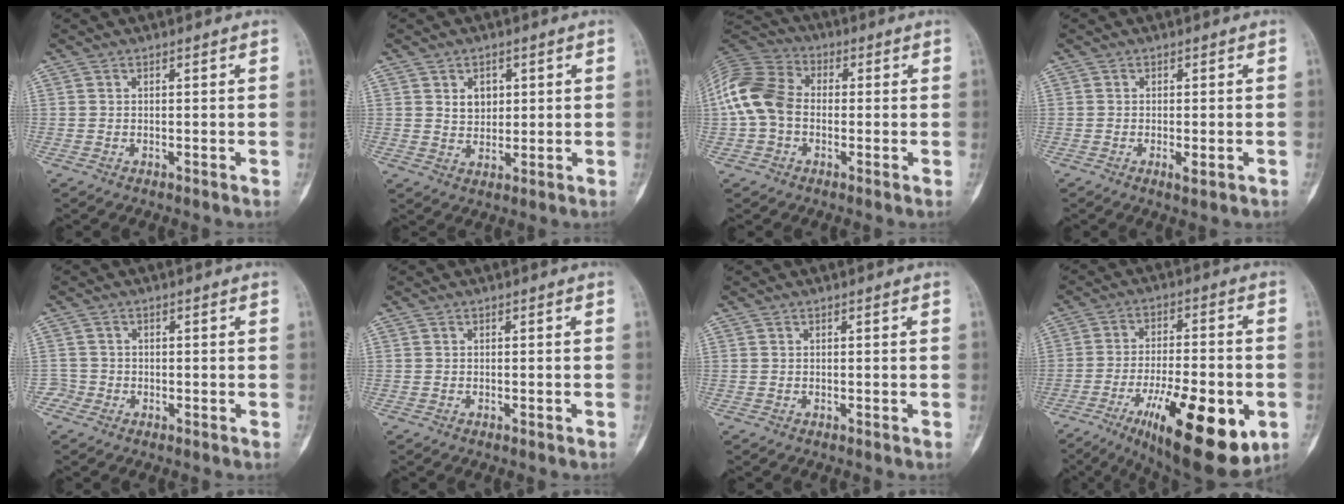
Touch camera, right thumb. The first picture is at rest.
{"total": 4.1, "force": [1.4, 3.2, 2.3], "torque": [-0.013, -0.008, 0.024]}
{"total": 12.5, "force": [-0.8, 9.3, 8.3], "torque": [-0.167, 0.032, -0.028]}
{"total": 2.1, "force": [-0.8, 0.6, 1.9], "torque": [-0.026, -0.003, -0.010]}
{"total": 1.9, "force": [-0.8, 1.6, -0.4], "torque": [0.022, 0.009, -0.024]}
{"total": 0.5, "force": [-0.3, 0.1, 0.4], "torque": [-0.005, 0.001, -0.004]}
{"total": 0.0}
{"total": 21.9, "force": [-8.5, 7.6, 18.8], "torque": [-0.260, 0.010, -0.119]}